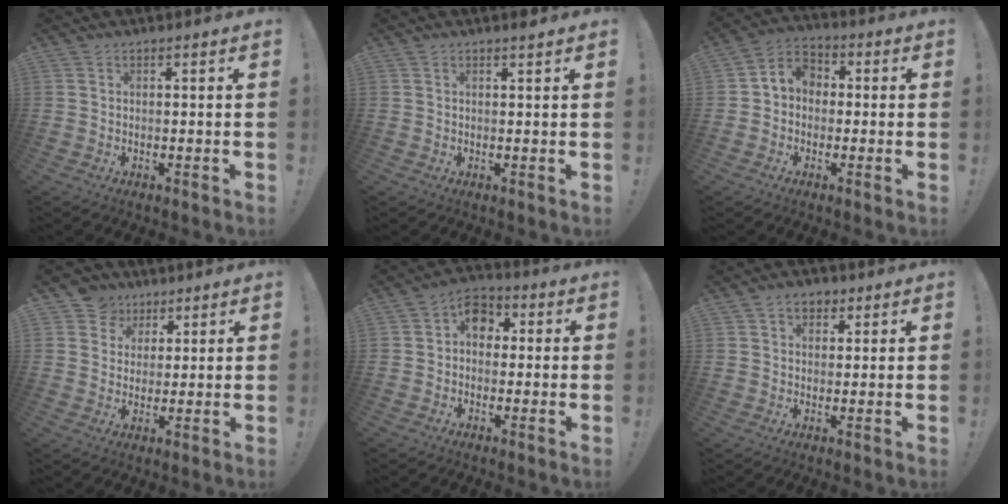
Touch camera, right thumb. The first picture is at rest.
{"total": 1.1, "force": [0.9, -0.2, 0.6], "torque": [-0.004, -0.004, 0.014]}
{"total": 6.2, "force": [-1.1, 5.5, 2.7], "torque": [-0.046, 0.025, -0.015]}
{"total": 7.1, "force": [3.2, 6.3, 0.8], "torque": [-0.014, -0.018, 0.066]}
{"total": 7.0, "force": [0.7, 5.7, 4.0], "torque": [-0.070, 0.018, 0.018]}
{"total": 4.6, "force": [2.2, 3.4, 2.2], "torque": [-0.024, -0.003, 0.037]}